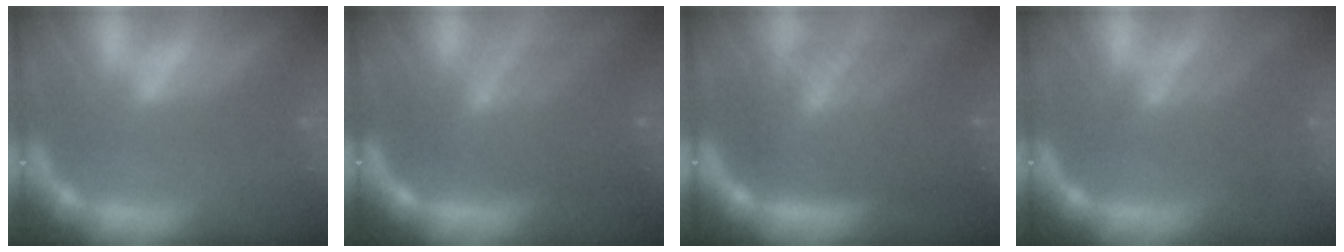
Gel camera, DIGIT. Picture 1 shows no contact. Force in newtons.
{"total": 8.0}
{"total": 9.6}
{"total": 3.5}